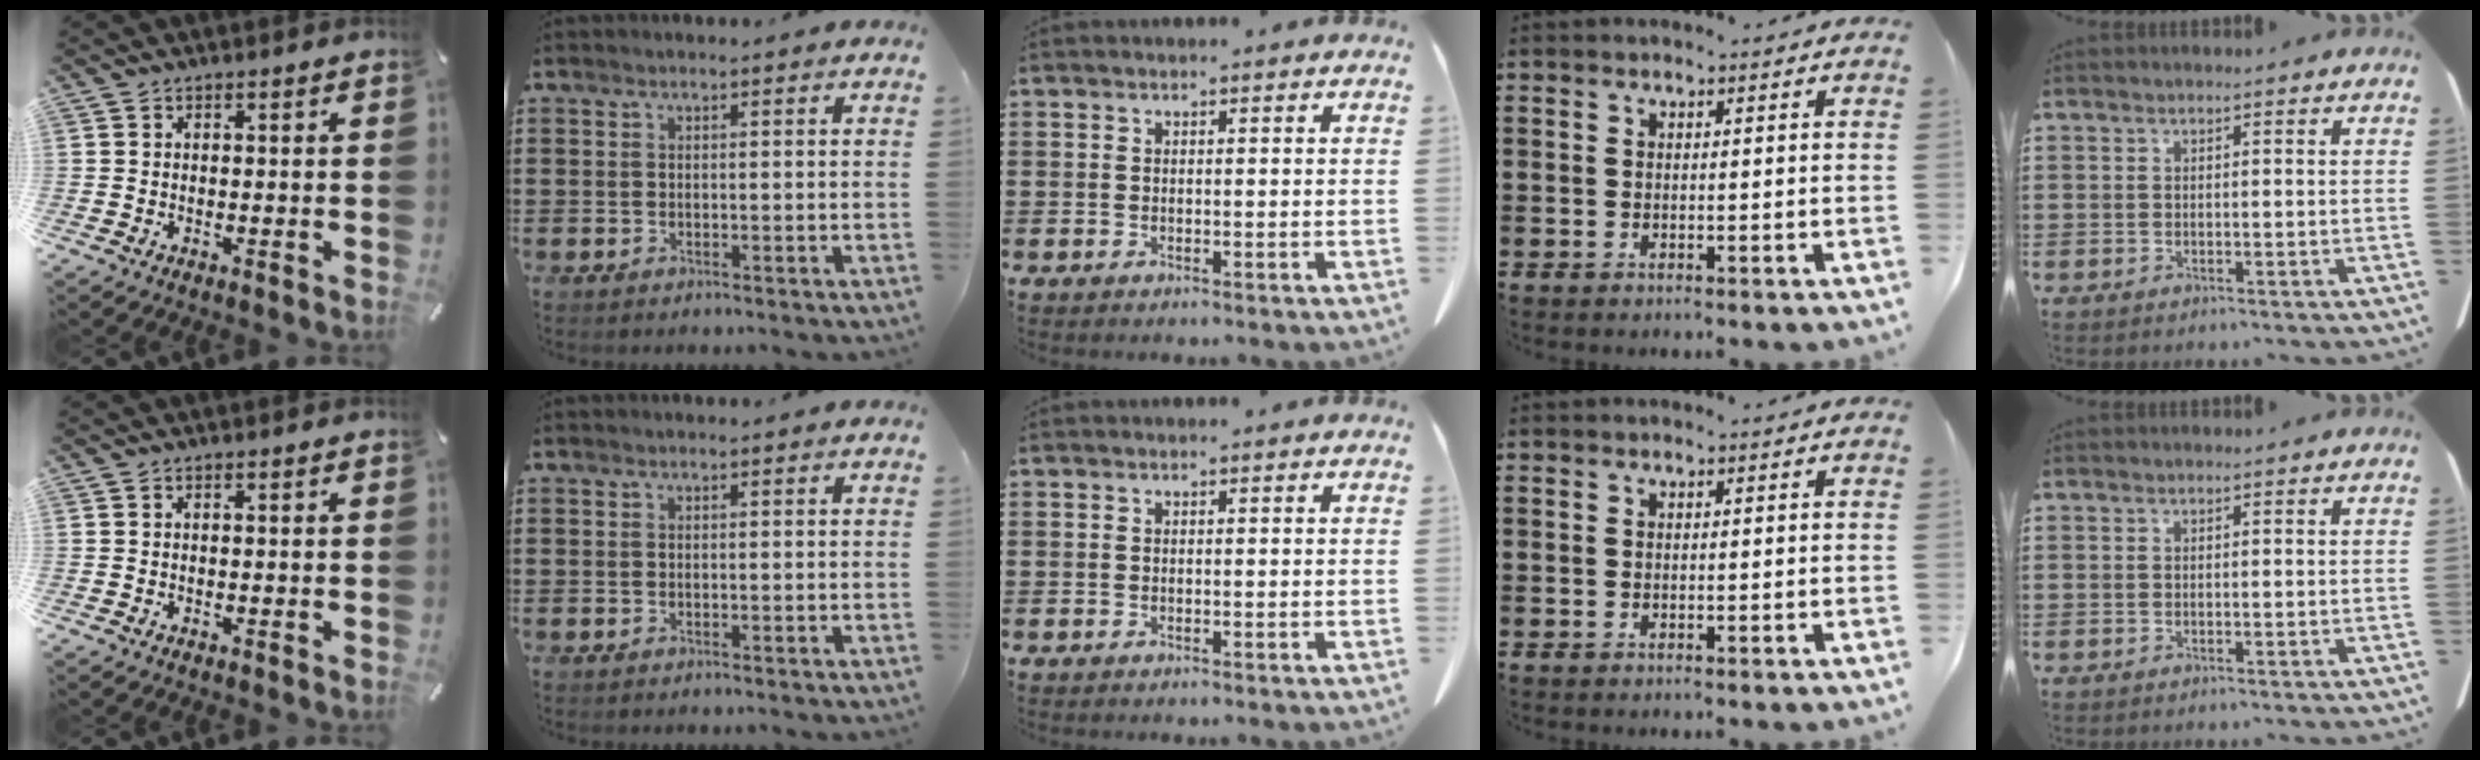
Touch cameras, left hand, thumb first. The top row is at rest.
{}